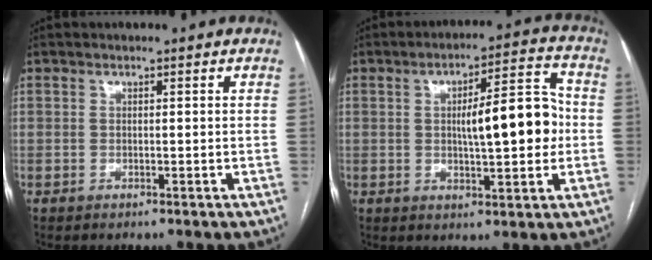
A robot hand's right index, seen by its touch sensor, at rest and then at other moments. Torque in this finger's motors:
{"motor_torque": [0.70, -0.35, 0.39, 0.10]}